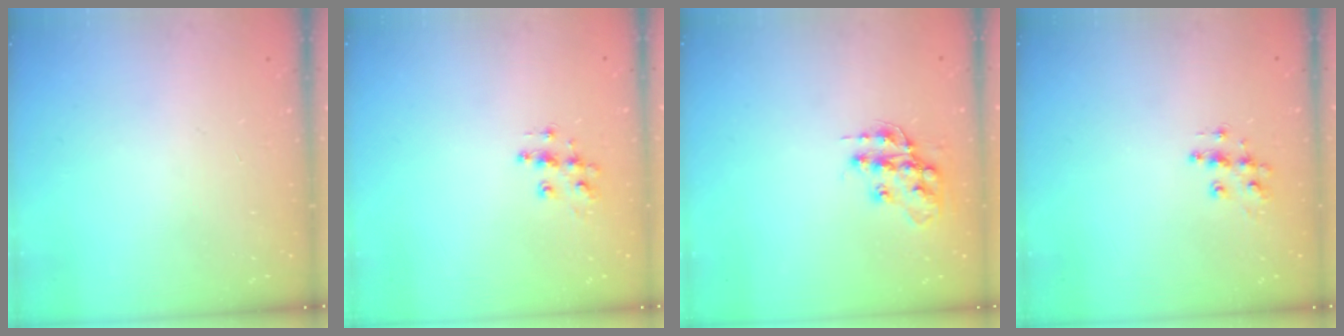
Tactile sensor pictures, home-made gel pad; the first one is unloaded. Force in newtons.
{"total": 9.0, "press": 9.0, "slide": 0.5}
{"total": 14.0, "press": 14.0, "slide": 0.7}
{"total": 9.0, "press": 9.0, "slide": 0.5}